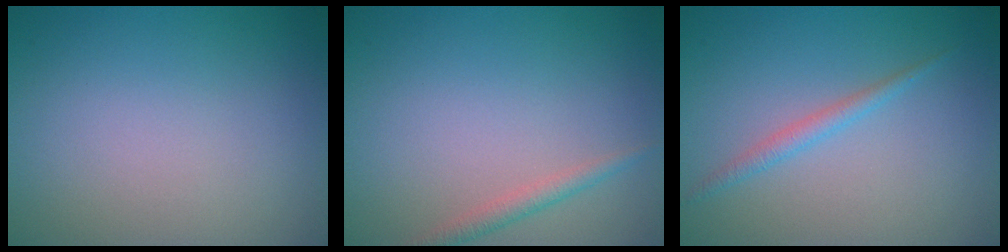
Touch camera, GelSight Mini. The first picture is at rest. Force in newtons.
{"total": 1.5, "press": 1.5, "slide": 0.0}
{"total": 1.3, "press": 1.3, "slide": 0.1}